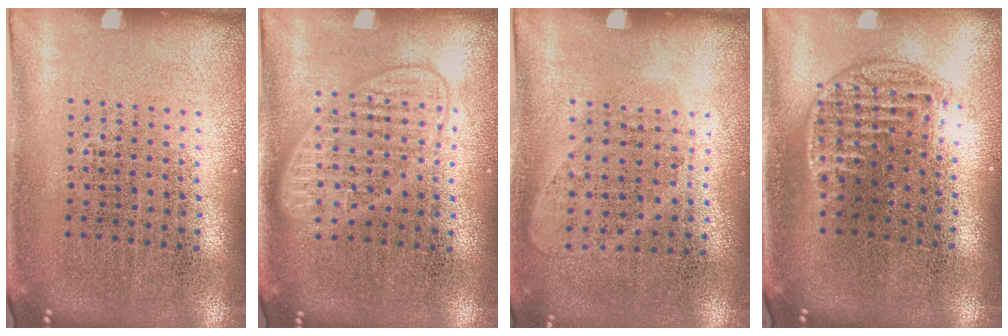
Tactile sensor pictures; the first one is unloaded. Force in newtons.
{"total": 1.5, "press": 1.5, "slide": 0.2}
{"total": 1.0, "press": 0.8, "slide": 0.5}
{"total": 1.3, "press": 1.1, "slide": 0.6}